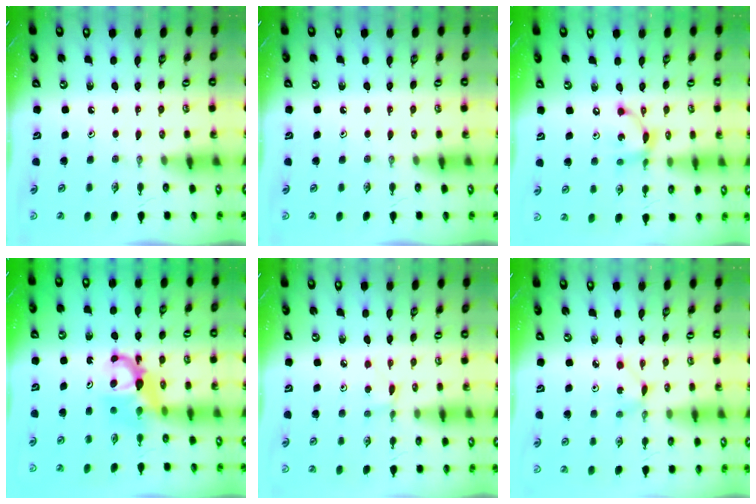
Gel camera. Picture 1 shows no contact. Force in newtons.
{"total": 0.0}
{"total": 9.9, "press": 9.9, "slide": 0.5}
{"total": 7.1, "press": 7.0, "slide": 0.6}
{"total": 2.1, "press": 2.1, "slide": 0.2}
{"total": 2.5, "press": 2.5, "slide": 0.2}